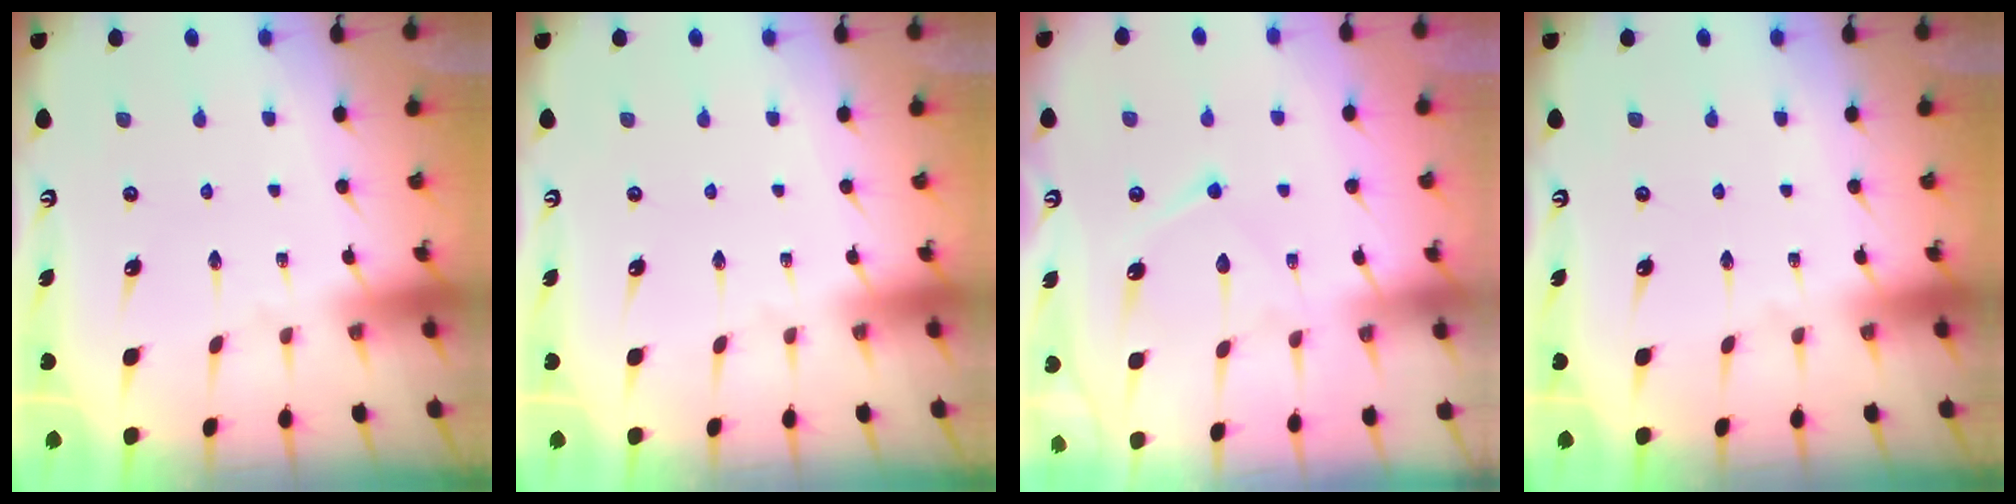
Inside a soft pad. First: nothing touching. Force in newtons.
{"total": 0.0}
{"total": 9.7, "press": 9.6, "slide": 0.8}
{"total": 0.0}